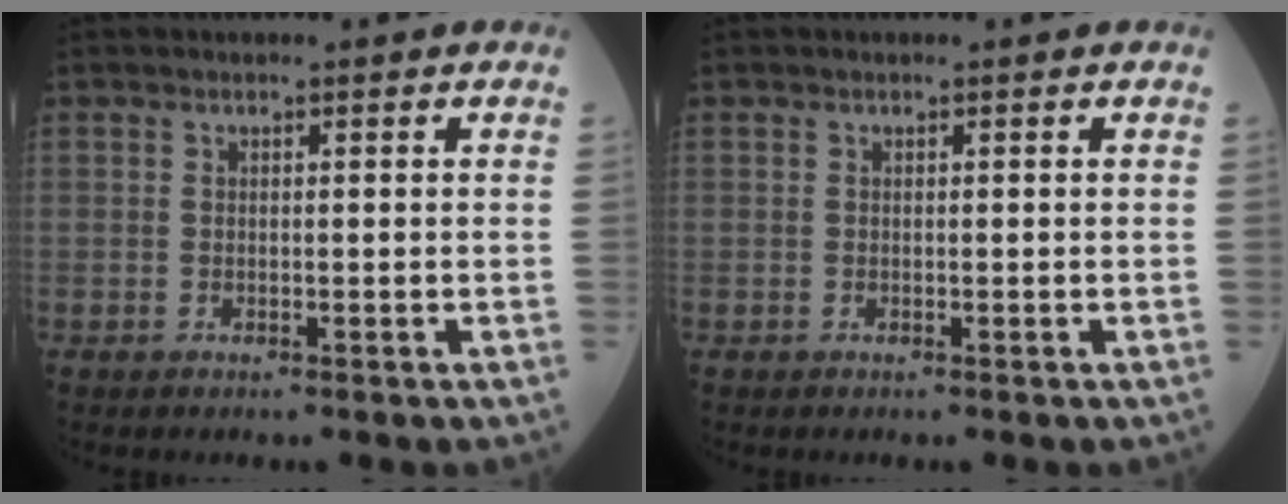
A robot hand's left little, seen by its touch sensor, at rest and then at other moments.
{"total": 0.0}